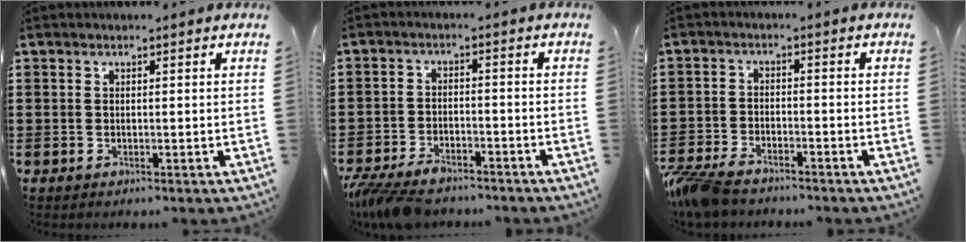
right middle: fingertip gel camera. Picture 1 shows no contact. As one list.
[{"total": 5.0, "force": [-4.5, 1.3, 1.8], "torque": [-0.051, -0.003, -0.092]}, {"total": 4.7, "force": [-4.2, 1.3, 1.7], "torque": [-0.064, -0.009, -0.093]}]